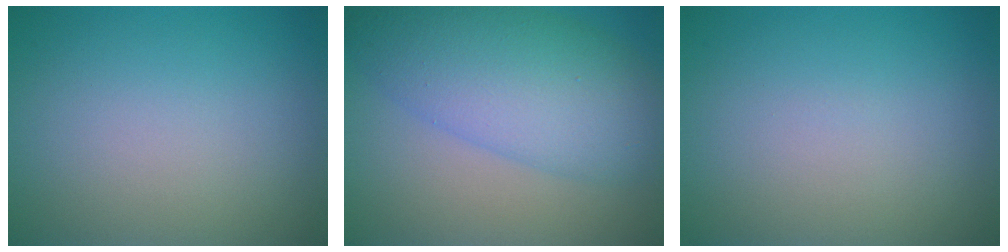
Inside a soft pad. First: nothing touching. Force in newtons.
{"total": 6.6, "press": 6.6, "slide": 0.2}
{"total": 0.0}